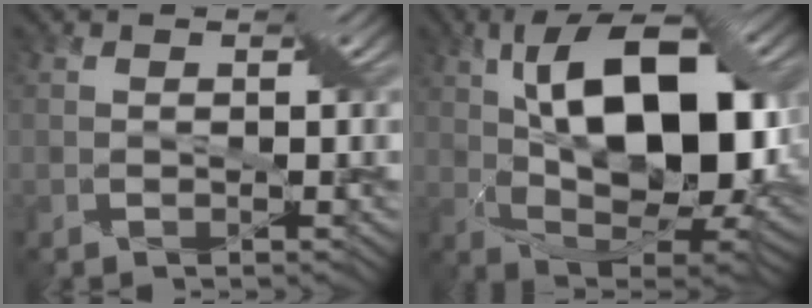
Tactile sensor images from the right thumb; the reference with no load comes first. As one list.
[{"total": 15.3, "force": [3.8, 6.5, 13.3], "torque": [-0.237, 0.012, 0.066]}]